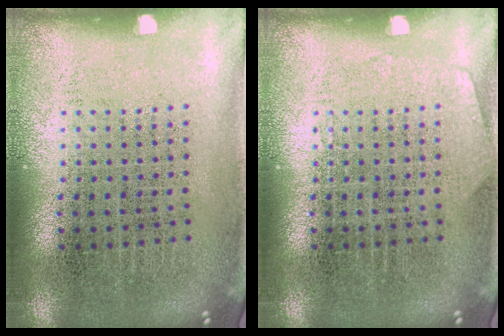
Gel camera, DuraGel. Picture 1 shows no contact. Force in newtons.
{"total": 0.6, "press": 0.6, "slide": 0.1}